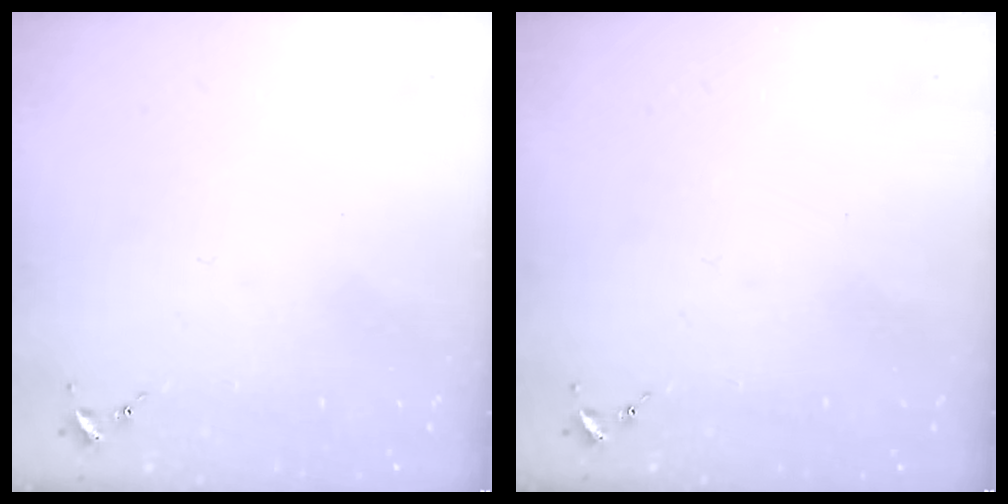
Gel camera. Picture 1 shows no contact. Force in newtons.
{"total": 0.0}